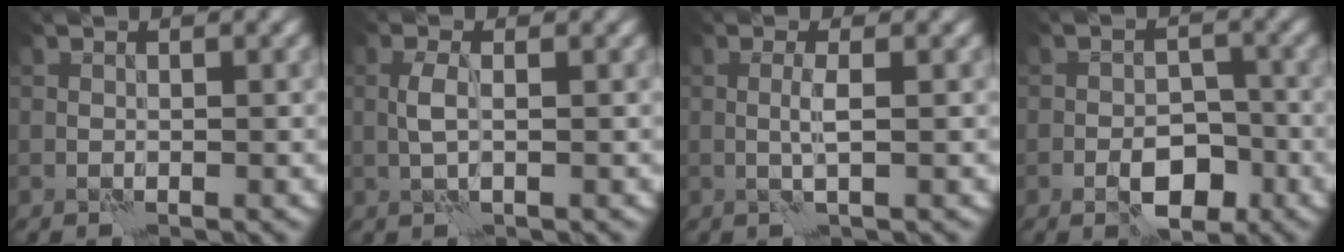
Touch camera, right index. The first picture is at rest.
{"total": 1.6, "force": [0.0, 0.3, 1.6], "torque": [-0.037, 0.005, -0.003]}
{"total": 1.5, "force": [0.0, -0.3, 1.4], "torque": [-0.034, 0.003, -0.001]}
{"total": 4.5, "force": [-2.4, 2.3, 3.0], "torque": [-0.038, 0.005, -0.041]}